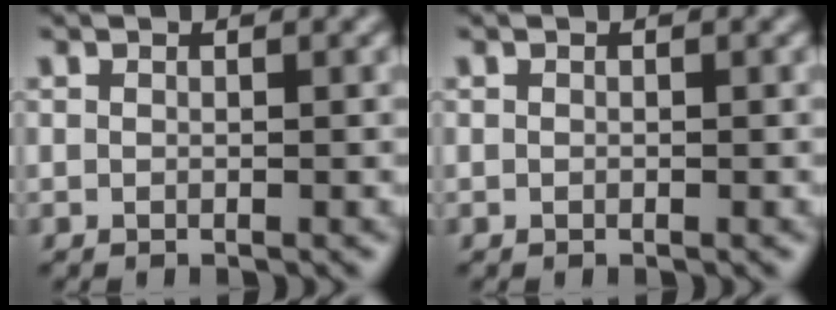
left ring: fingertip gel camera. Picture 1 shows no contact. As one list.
[{"total": 0.0}]